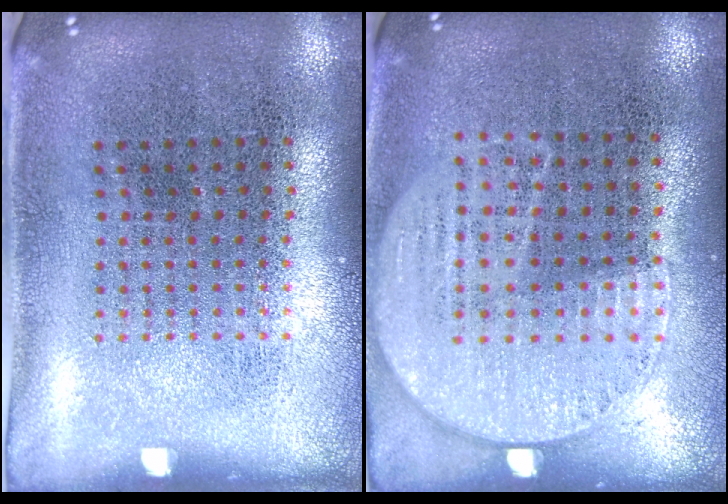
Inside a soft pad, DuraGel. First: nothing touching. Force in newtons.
{"total": 1.2, "press": 1.0, "slide": 0.6}